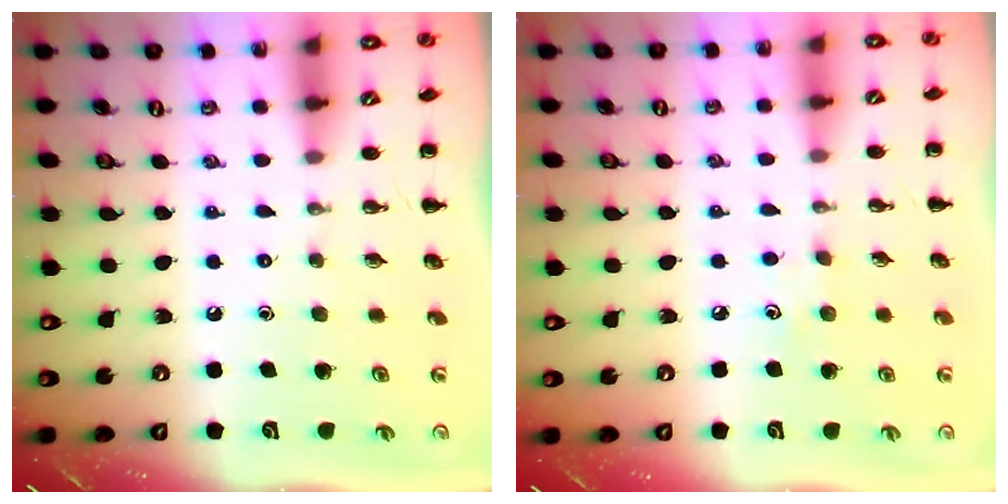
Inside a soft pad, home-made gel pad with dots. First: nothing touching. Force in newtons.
{"total": 4.5, "press": 4.3, "slide": 1.4}